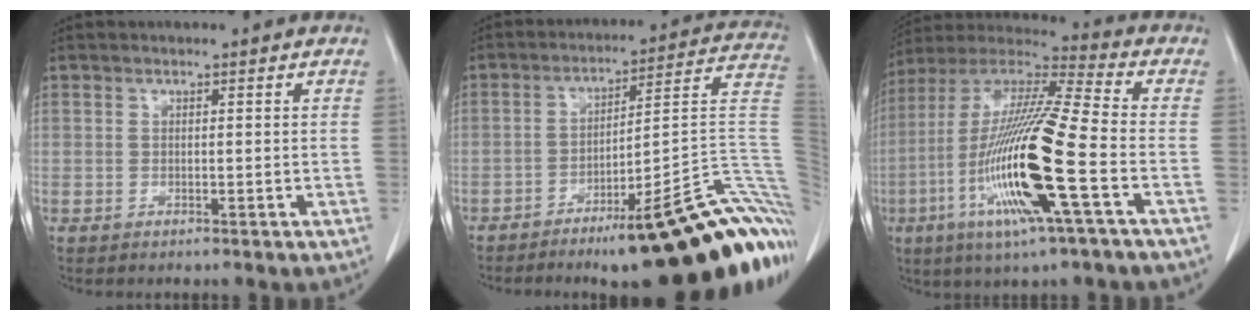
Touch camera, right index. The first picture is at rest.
{"total": 26.6, "force": [-13.7, 4.6, 22.3], "torque": [-0.179, 0.027, -0.184]}
{"total": 20.9, "force": [-6.1, 0.9, 19.9], "torque": [-0.422, -0.025, -0.124]}